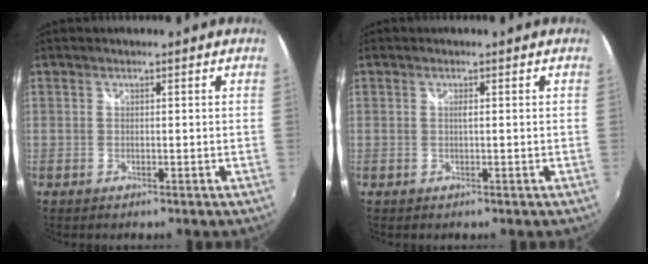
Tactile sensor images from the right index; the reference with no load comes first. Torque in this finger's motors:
{"motor_torque": [0.50, 0.14, 0.15, 0.02]}